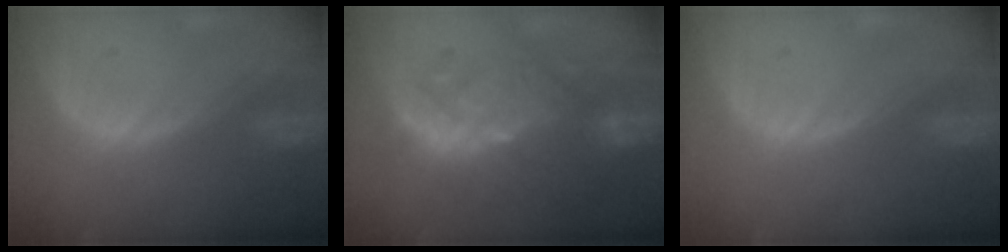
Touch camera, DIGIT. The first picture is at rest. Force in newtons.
{"total": 9.0, "press": 8.9, "slide": 1.6}
{"total": 0.0}